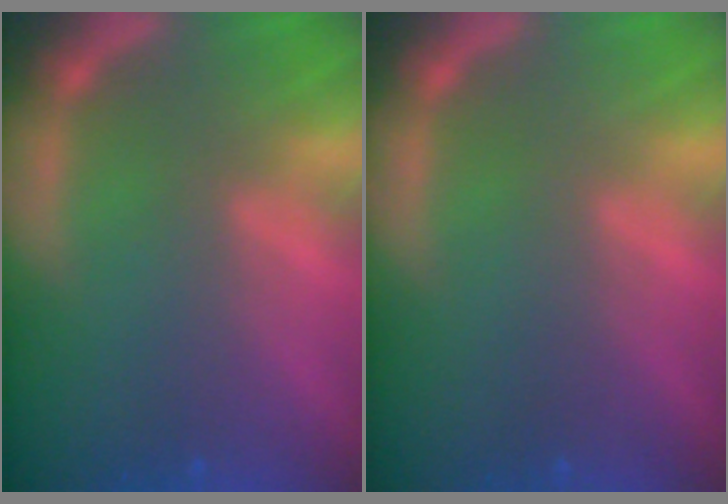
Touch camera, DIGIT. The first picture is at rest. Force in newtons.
{"total": 0.0}